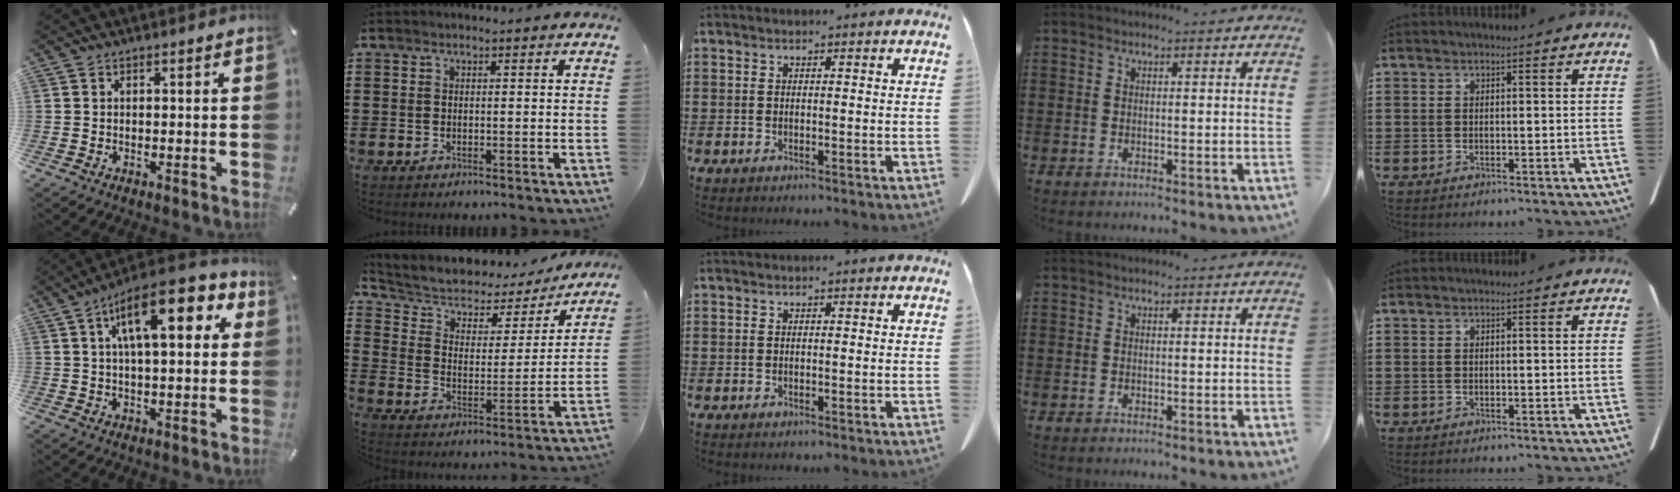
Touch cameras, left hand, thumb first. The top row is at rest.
{"thumb": {"total": 15.4, "force": [5.9, 6.1, 12.8], "torque": [-0.198, -0.011, 0.093]}, "index": {"total": 4.1, "force": [3.2, 2.3, 1.1], "torque": [-0.050, -0.027, 0.047]}}